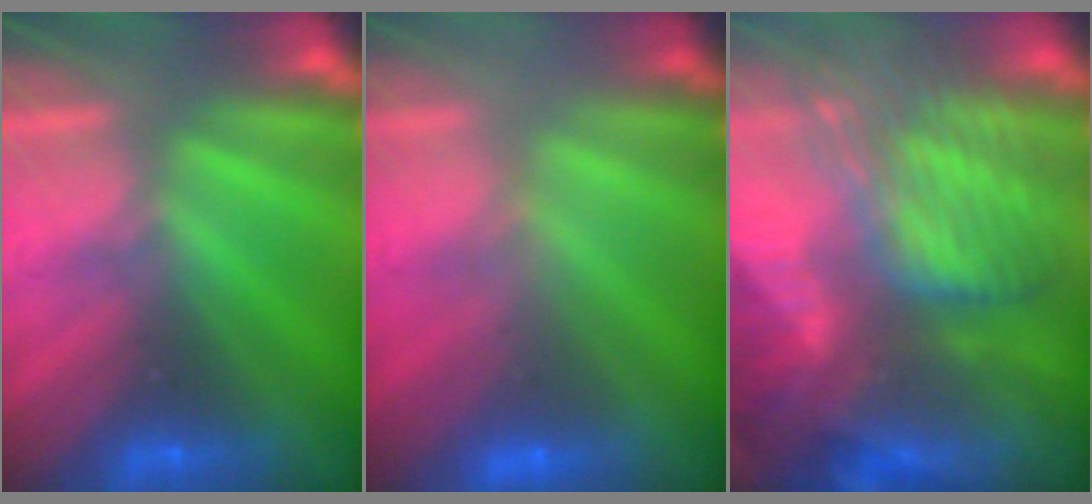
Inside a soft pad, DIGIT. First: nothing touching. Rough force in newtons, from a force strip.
{"total": 2.9}
{"total": 7.5}